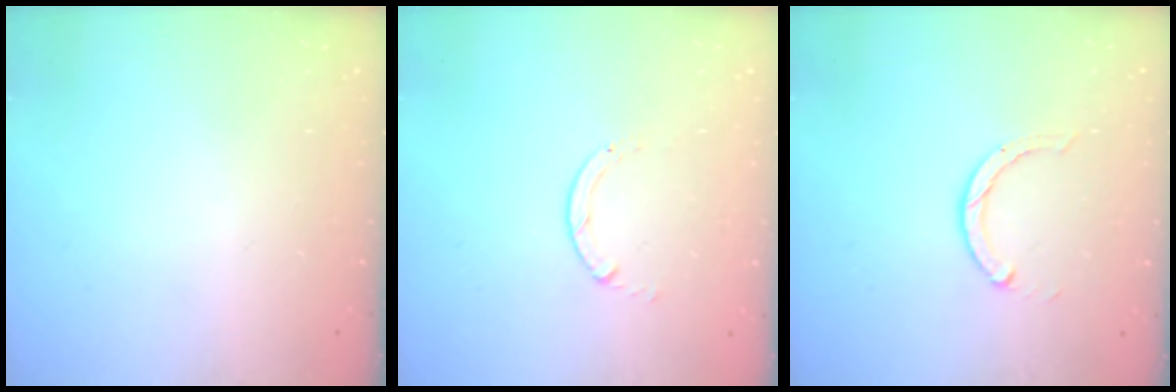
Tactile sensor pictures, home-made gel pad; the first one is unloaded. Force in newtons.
{"total": 0.6, "press": 0.5, "slide": 0.1}
{"total": 1.9, "press": 1.9, "slide": 0.2}